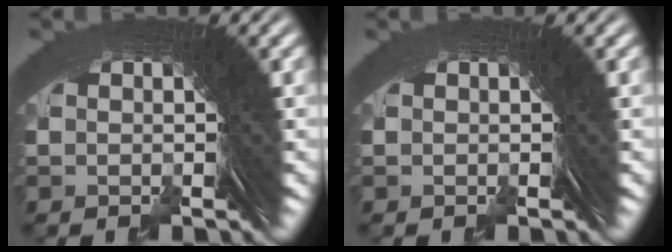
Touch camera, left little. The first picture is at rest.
{"total": 0.0}